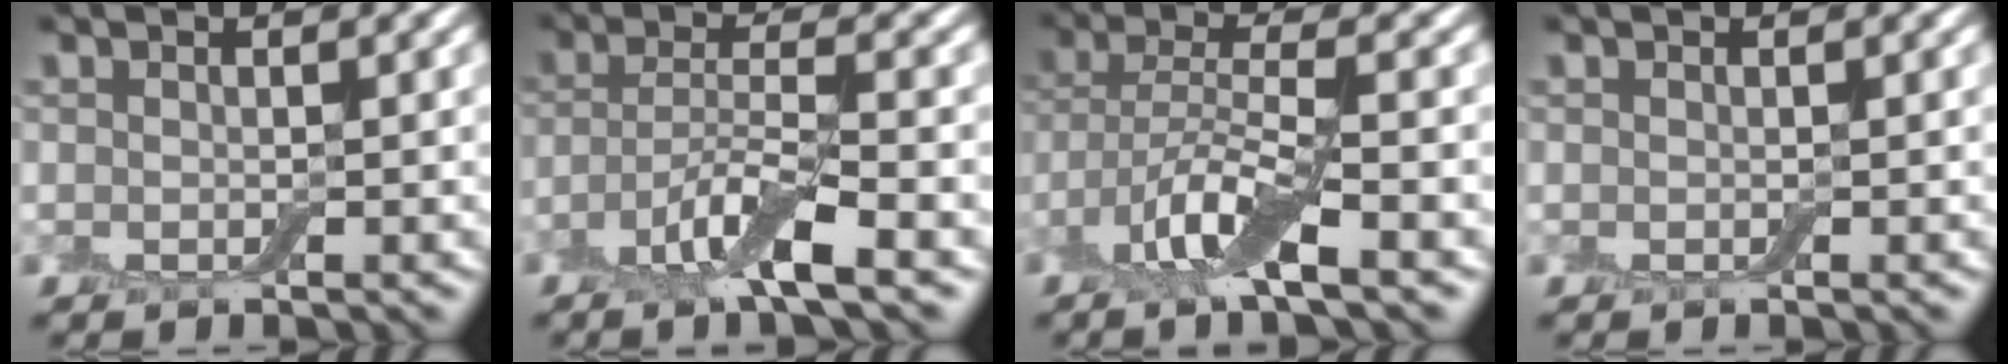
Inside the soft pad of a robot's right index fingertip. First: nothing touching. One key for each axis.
{"total": 4.7, "fx": -2.5, "fy": 0.8, "fz": 3.9, "tx": -0.076, "ty": 0.001, "tz": -0.058}
{"total": 5.4, "fx": -2.7, "fy": 1.3, "fz": 4.5, "tx": -0.098, "ty": -0.002, "tz": -0.062}
{"total": 0.0}